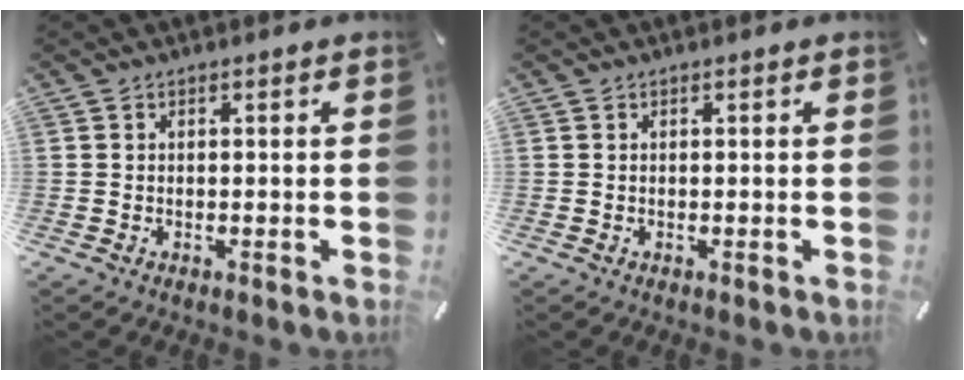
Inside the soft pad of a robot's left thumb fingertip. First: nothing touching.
{"total": 0.0}